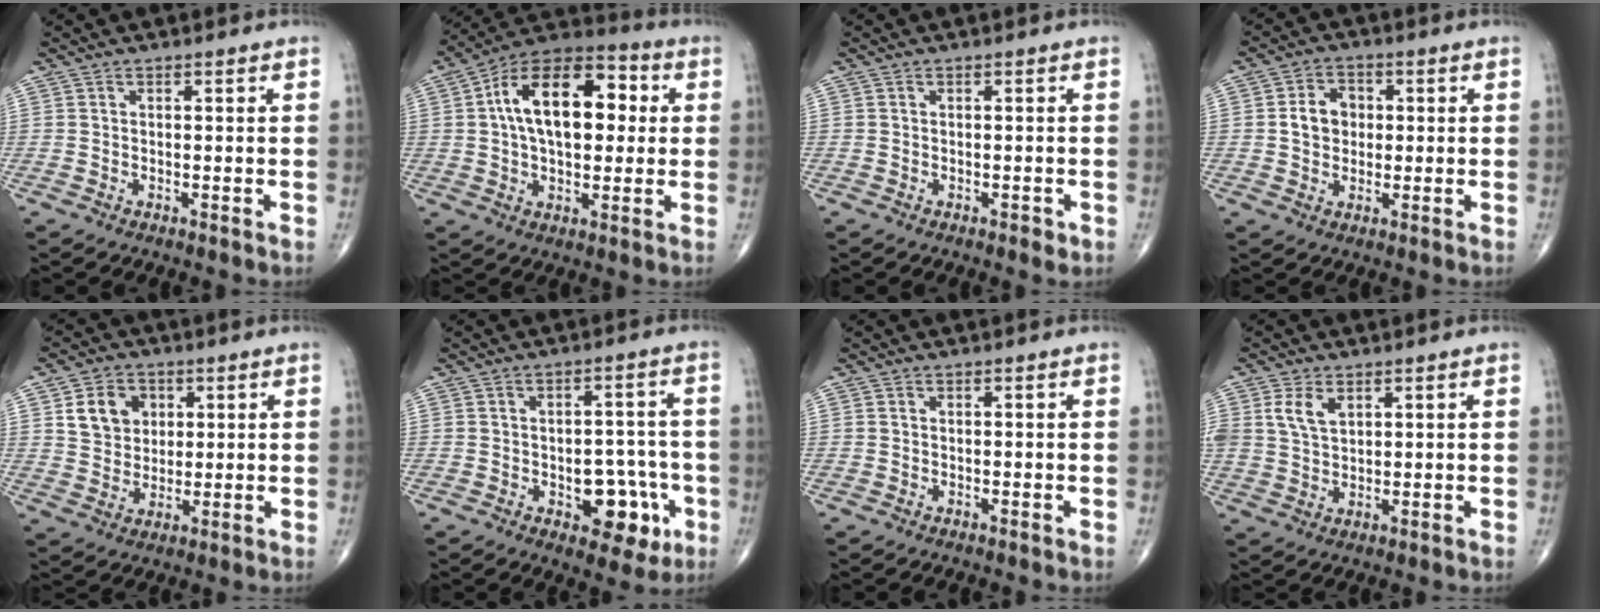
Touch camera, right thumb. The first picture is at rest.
{"total": 18.9, "force": [3.1, 10.6, 15.3], "torque": [-0.225, 0.029, 0.041]}
{"total": 1.1, "force": [-0.5, 0.6, 0.8], "torque": [-0.009, -0.001, -0.007]}
{"total": 5.9, "force": [0.3, 4.9, 3.4], "torque": [-0.041, 0.011, 0.002]}
{"total": 8.3, "force": [2.8, 6.8, 3.9], "torque": [-0.036, -0.009, 0.053]}
{"total": 10.2, "force": [-3.4, 6.0, 7.5], "torque": [-0.056, 0.026, -0.036]}
{"total": 0.0}
{"total": 5.2, "force": [2.3, 3.2, 3.5], "torque": [-0.060, -0.006, 0.049]}